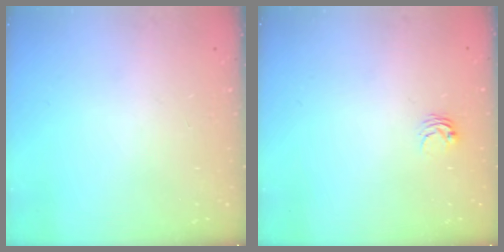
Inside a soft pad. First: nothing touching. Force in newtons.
{"total": 3.4, "press": 3.4, "slide": 0.2}